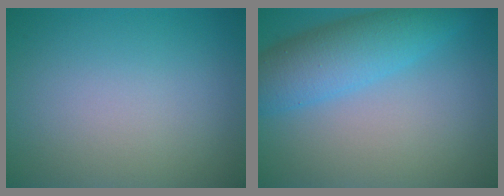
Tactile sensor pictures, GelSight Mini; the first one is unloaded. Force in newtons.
{"total": 6.0, "press": 6.0, "slide": 0.1}